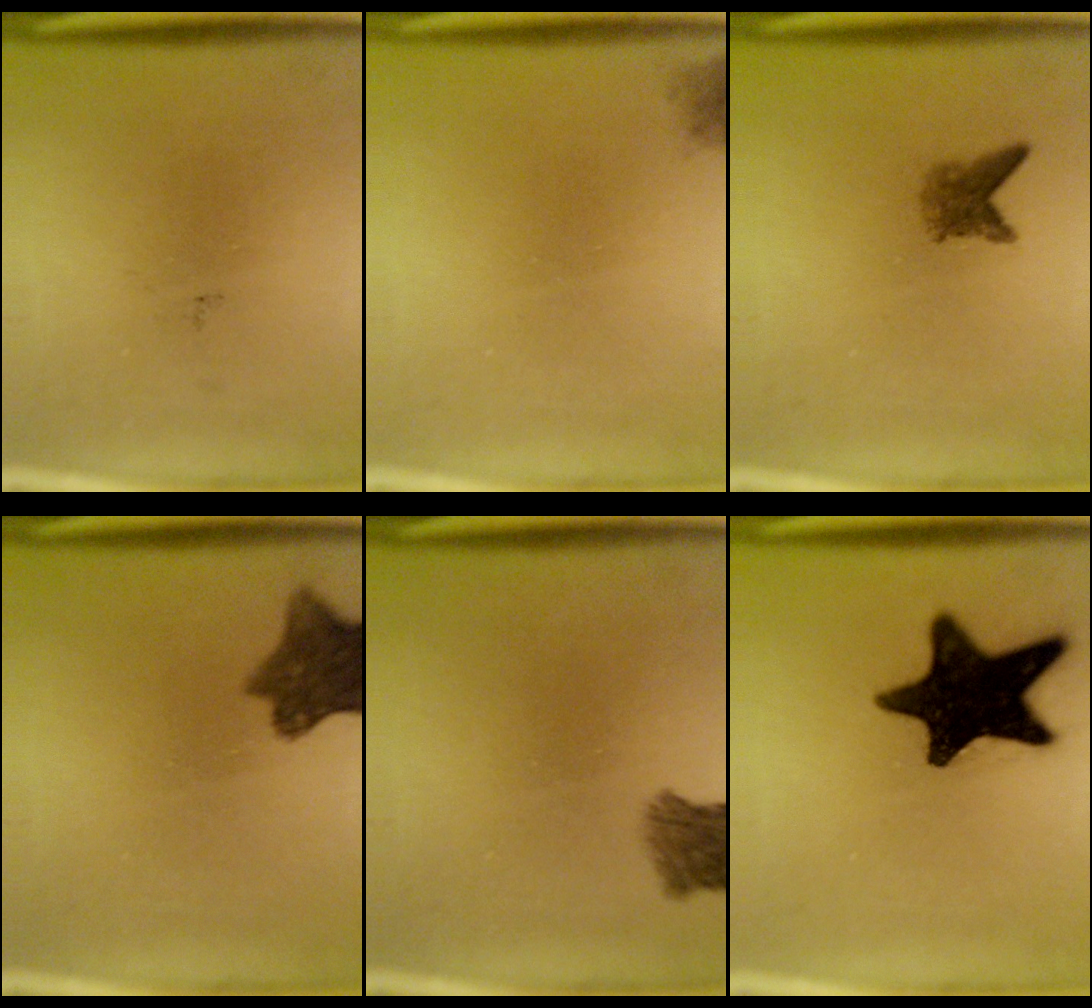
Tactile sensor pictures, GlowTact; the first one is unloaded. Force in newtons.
{"total": 1.1}
{"total": 2.3}
{"total": 8.7}
{"total": 4.1}
{"total": 17.1}